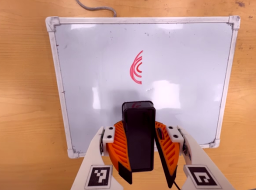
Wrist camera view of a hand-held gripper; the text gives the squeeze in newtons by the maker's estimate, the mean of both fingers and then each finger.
{"total": 10.8, "left": 11.0, "right": 10.6}